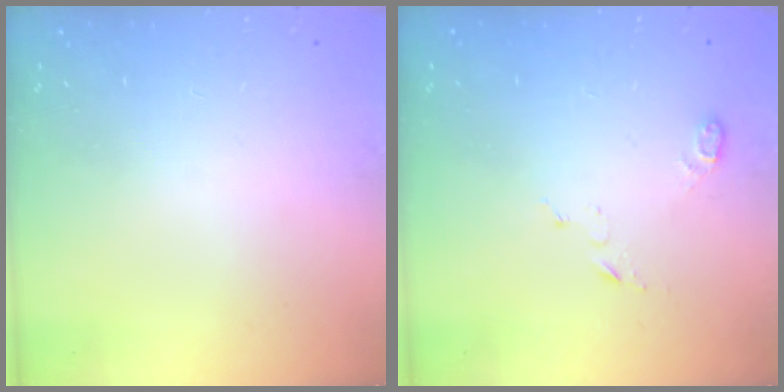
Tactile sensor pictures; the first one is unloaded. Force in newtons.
{"total": 4.4, "press": 4.3, "slide": 0.7}